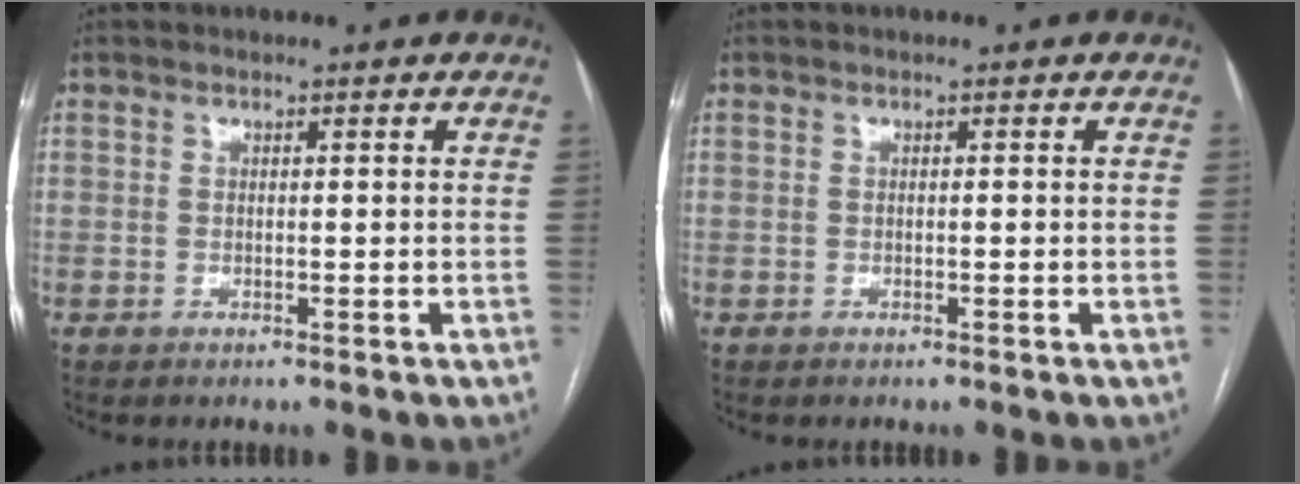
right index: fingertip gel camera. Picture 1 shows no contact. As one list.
[{"total": 0.0}]